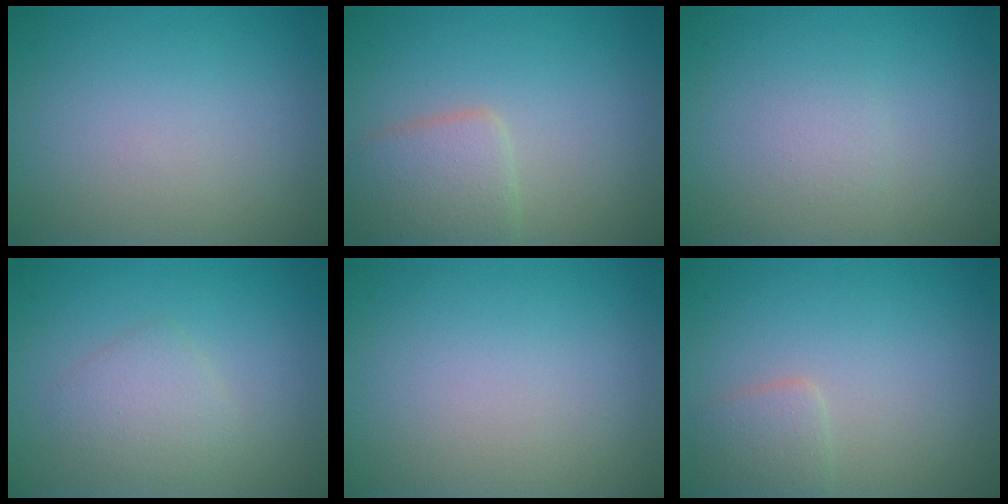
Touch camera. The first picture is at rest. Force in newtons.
{"total": 3.4, "press": 3.4, "slide": 0.3}
{"total": 0.8, "press": 0.8, "slide": 0.0}
{"total": 2.2, "press": 2.2, "slide": 0.1}
{"total": 0.0}
{"total": 1.9, "press": 1.9, "slide": 0.1}